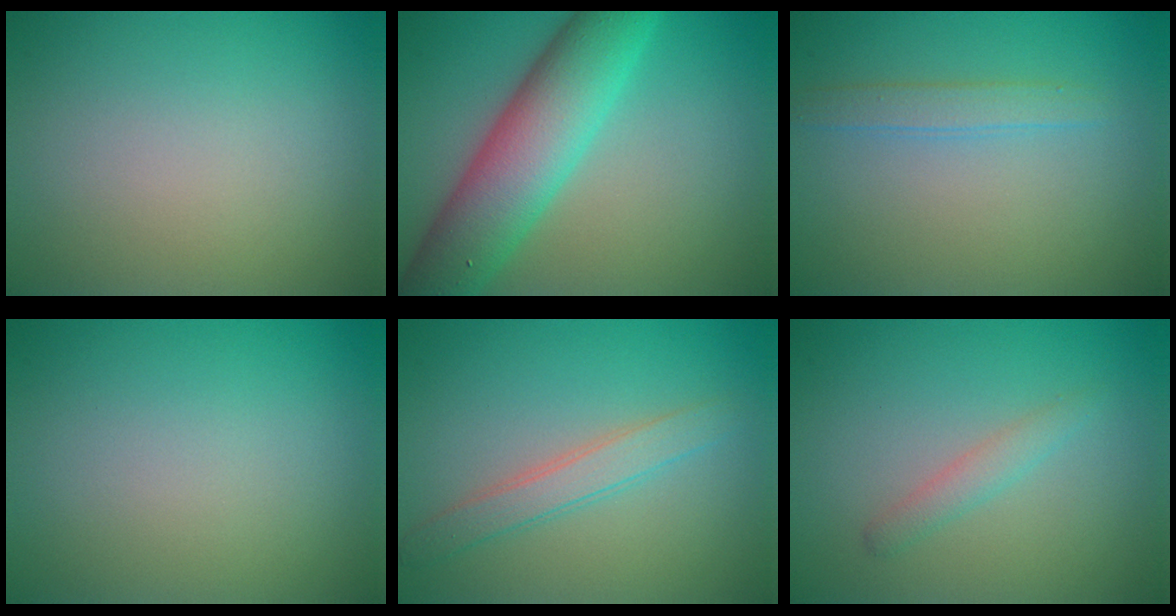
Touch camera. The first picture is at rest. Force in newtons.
{"total": 8.8, "press": 8.8, "slide": 0.2}
{"total": 1.6, "press": 1.6, "slide": 0.0}
{"total": 0.0}
{"total": 2.4, "press": 2.4, "slide": 0.2}
{"total": 1.4, "press": 1.4, "slide": 0.1}